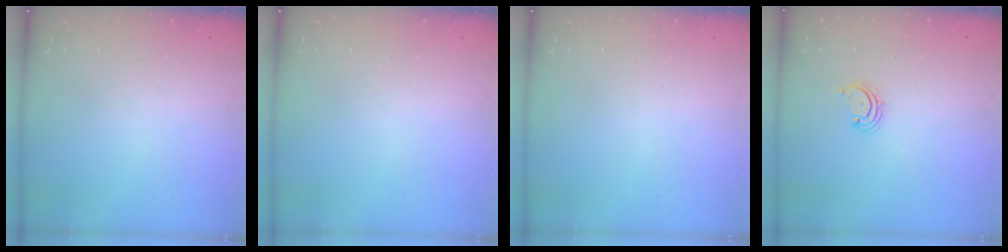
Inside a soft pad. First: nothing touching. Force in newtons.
{"total": 0.0}
{"total": 0.0}
{"total": 1.7, "press": 1.6, "slide": 0.2}